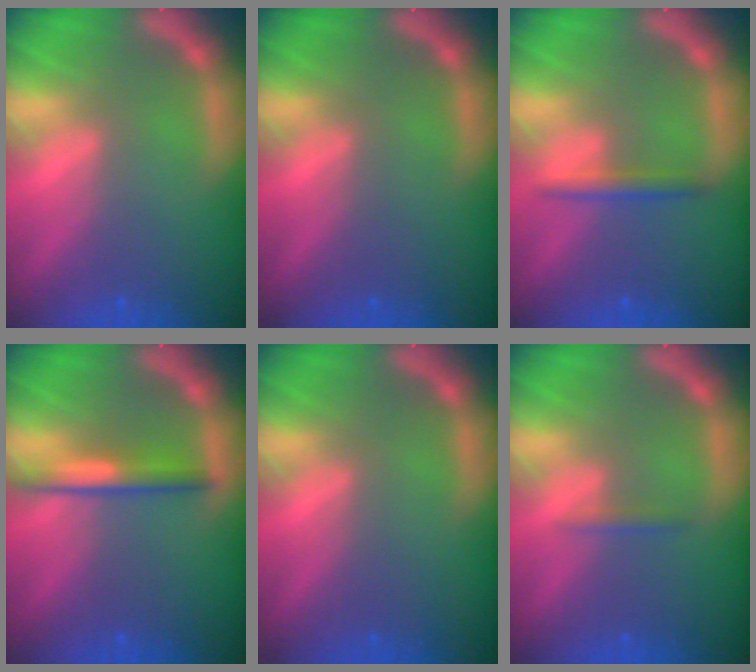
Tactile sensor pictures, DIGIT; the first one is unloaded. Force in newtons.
{"total": 0.0}
{"total": 1.9}
{"total": 3.0}
{"total": 0.0}
{"total": 0.9}